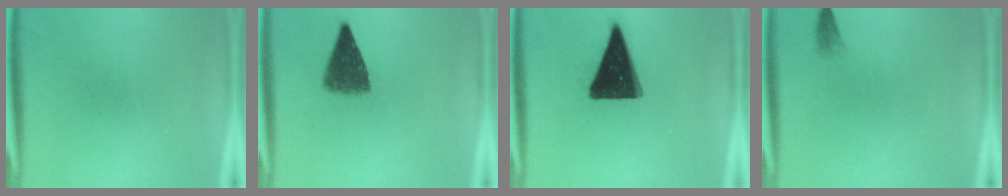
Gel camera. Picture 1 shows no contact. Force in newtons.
{"total": 6.4}
{"total": 16.1}
{"total": 1.1}